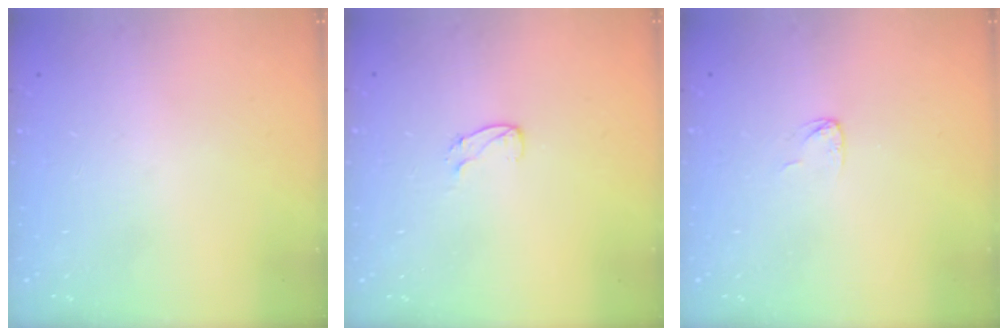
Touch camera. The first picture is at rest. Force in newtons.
{"total": 5.1, "press": 5.0, "slide": 0.4}
{"total": 3.3, "press": 3.3, "slide": 0.2}